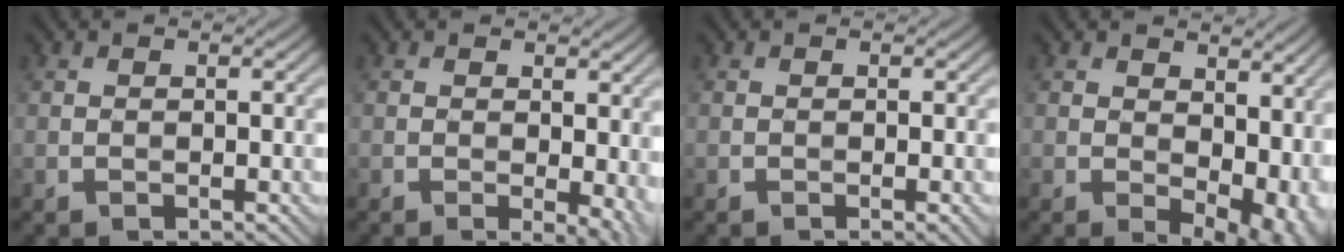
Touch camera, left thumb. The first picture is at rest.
{"total": 4.6, "force": [-0.2, 1.7, 4.3], "torque": [-0.057, -0.003, 0.001]}
{"total": 1.0, "force": [-0.4, 0.1, 1.0], "torque": [-0.016, 0.000, -0.008]}
{"total": 12.3, "force": [0.8, 7.4, 9.7], "torque": [-0.109, -0.020, 0.047]}